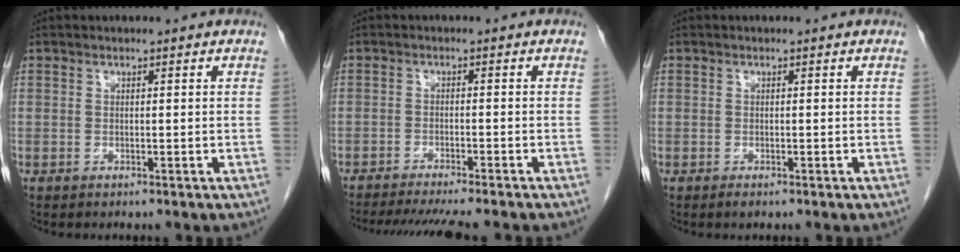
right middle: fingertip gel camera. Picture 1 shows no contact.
{"total": 13.5, "force": [-11.9, 1.4, 6.1], "torque": [-0.090, -0.024, -0.162]}
{"total": 0.7, "force": [-0.5, 0.2, 0.4], "torque": [-0.009, -0.002, -0.005]}